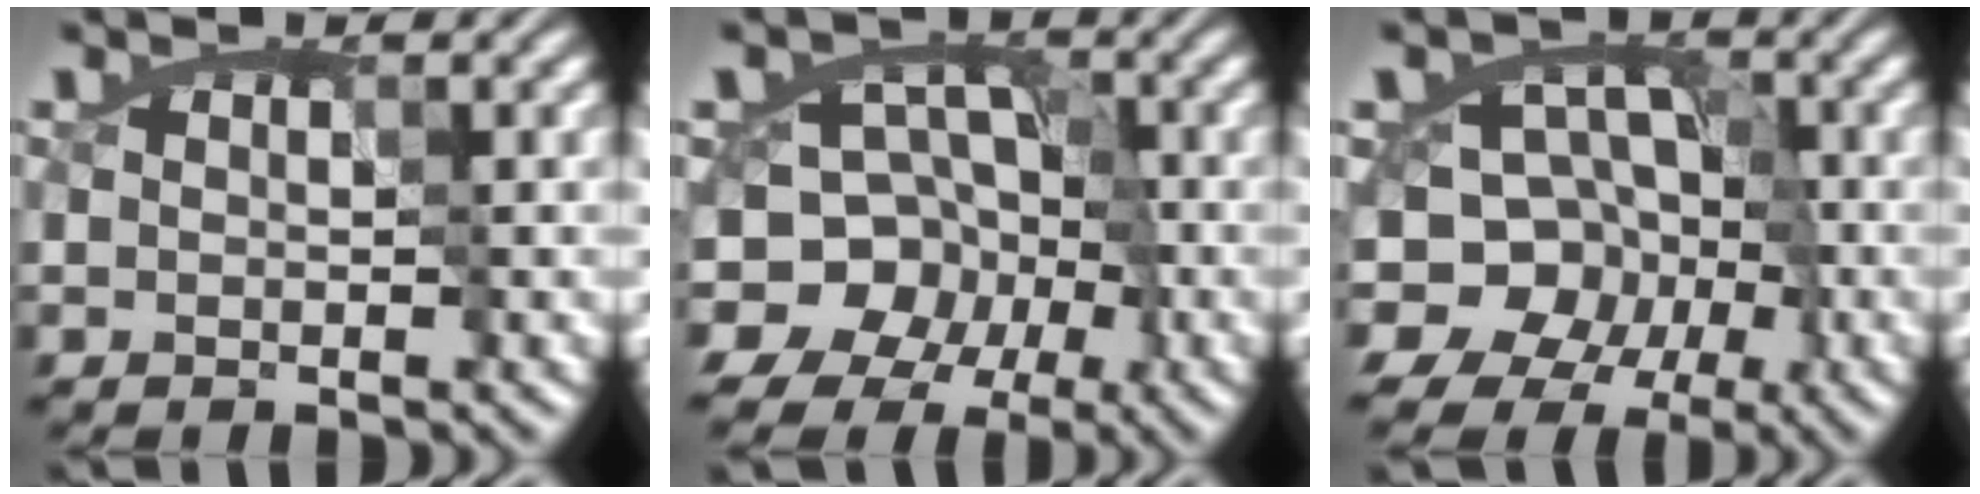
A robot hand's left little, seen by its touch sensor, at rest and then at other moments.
{"total": 10.6, "force": [-5.5, 8.2, 4.0], "torque": [-0.038, 0.007, -0.115]}
{"total": 10.4, "force": [-5.2, 8.2, 3.8], "torque": [-0.037, 0.002, -0.110]}